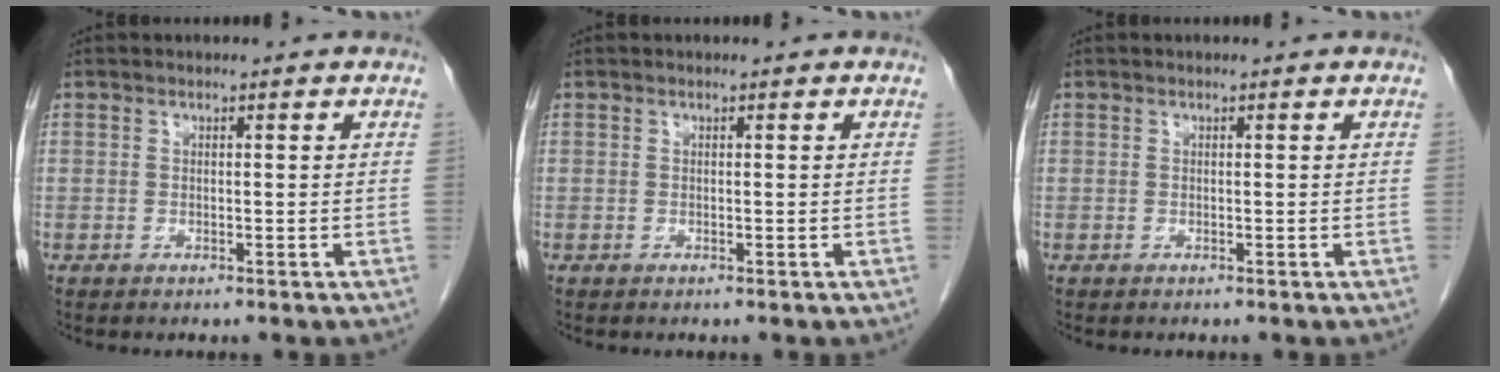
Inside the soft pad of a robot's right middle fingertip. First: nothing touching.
{"total": 0.0}
{"total": 0.0}